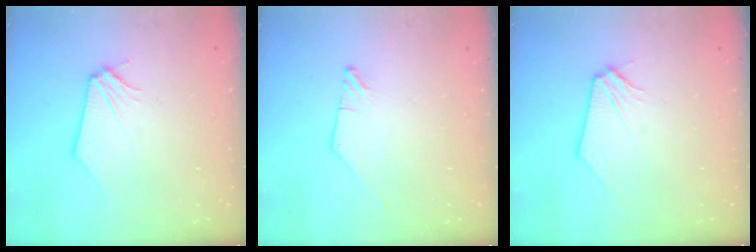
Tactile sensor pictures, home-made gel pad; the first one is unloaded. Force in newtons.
{"total": 0.0}
{"total": 0.0}